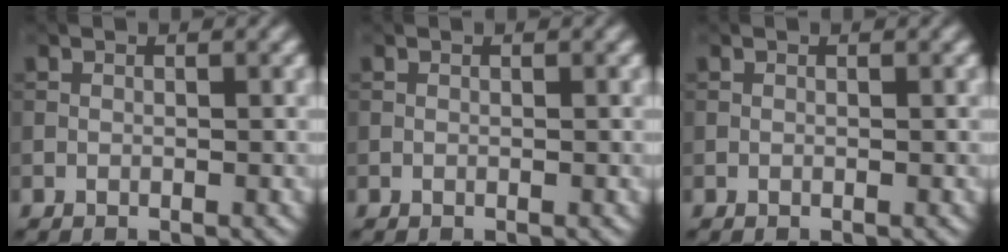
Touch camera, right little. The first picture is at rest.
{"total": 0.0}
{"total": 0.0}